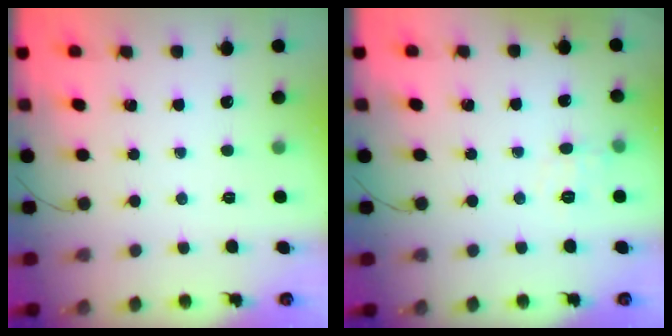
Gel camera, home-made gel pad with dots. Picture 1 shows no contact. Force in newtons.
{"total": 5.9, "press": 5.7, "slide": 1.5}